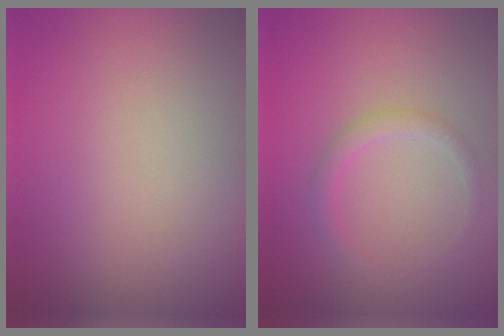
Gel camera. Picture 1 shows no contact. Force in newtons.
{"total": 1.6, "press": 1.6, "slide": 0.1}